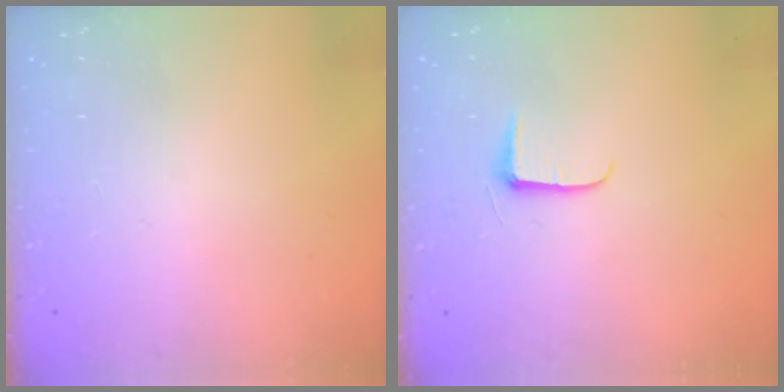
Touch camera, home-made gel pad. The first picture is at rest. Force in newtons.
{"total": 5.8, "press": 5.8, "slide": 0.9}